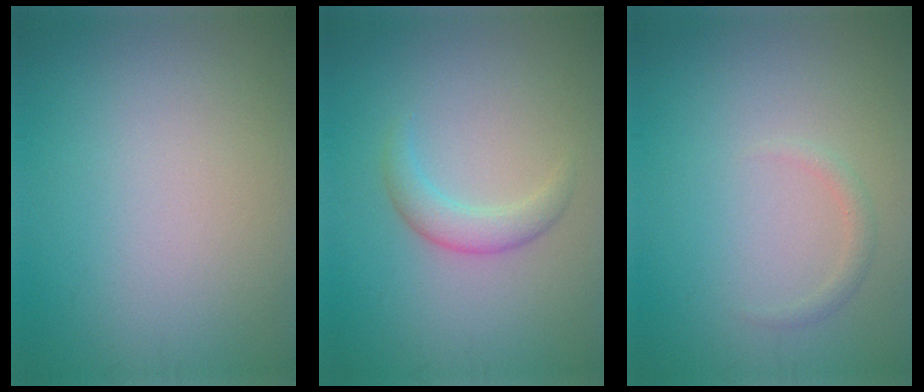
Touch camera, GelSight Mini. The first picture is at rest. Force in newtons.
{"total": 2.2, "press": 2.2, "slide": 0.2}
{"total": 1.0, "press": 1.0, "slide": 0.1}